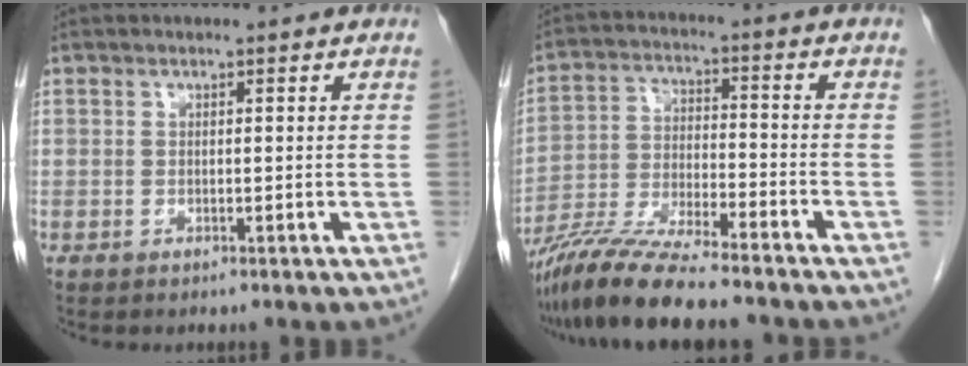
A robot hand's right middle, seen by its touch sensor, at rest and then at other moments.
{"total": 12.0, "force": [-10.3, 0.7, 6.2], "torque": [-0.120, -0.019, -0.187]}